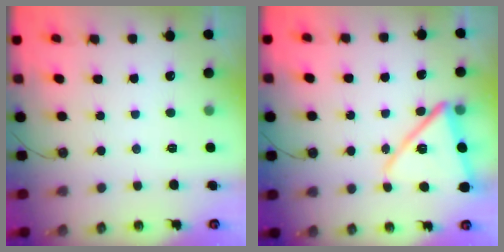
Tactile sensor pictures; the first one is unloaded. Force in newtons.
{"total": 14.5, "press": 14.4, "slide": 1.4}